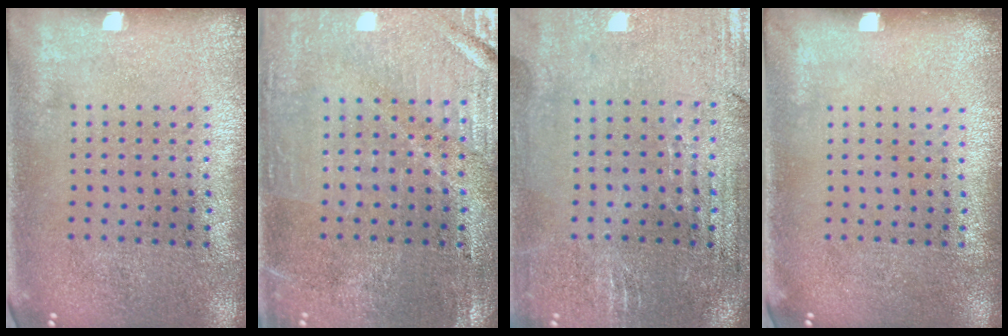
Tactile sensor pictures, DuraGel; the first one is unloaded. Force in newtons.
{"total": 0.9, "press": 0.8, "slide": 0.3}
{"total": 1.1, "press": 1.1, "slide": 0.3}
{"total": 0.0}